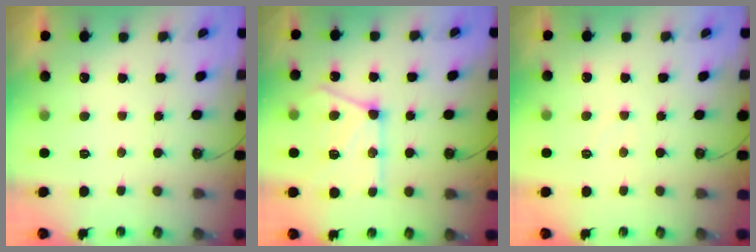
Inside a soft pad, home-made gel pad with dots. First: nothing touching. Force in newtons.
{"total": 17.3, "press": 17.2, "slide": 1.5}
{"total": 1.9, "press": 1.9, "slide": 0.3}